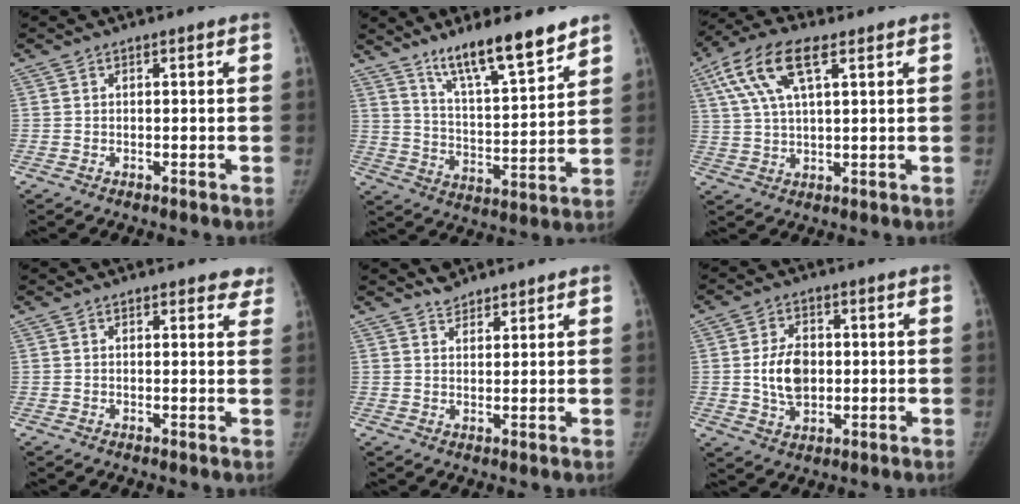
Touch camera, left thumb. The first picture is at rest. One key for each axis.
{"total": 14.4, "fx": 11.0, "fy": 2.6, "fz": 9.1, "tx": -0.133, "ty": -0.073, "tz": 0.192}
{"total": 12.5, "fx": 5.5, "fy": 5.0, "fz": 10.0, "tx": -0.206, "ty": 0.012, "tz": 0.101}
{"total": 3.6, "fx": 3.1, "fy": 1.5, "fz": 1.1, "tx": 0.023, "ty": -0.010, "tz": 0.023}
{"total": 3.2, "fx": 3.0, "fy": 1.2, "fz": 0.4, "tx": 0.008, "ty": -0.012, "tz": 0.048}
{"total": 8.2, "fx": 0.3, "fy": 5.6, "fz": 6.0, "tx": -0.094, "ty": -0.001, "tz": 0.009}